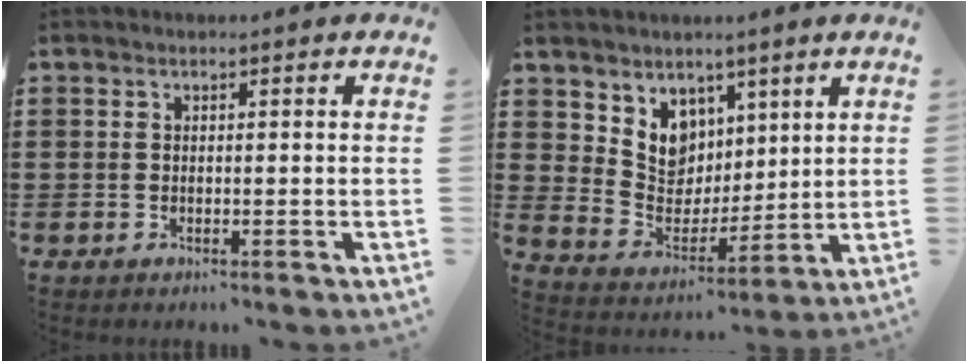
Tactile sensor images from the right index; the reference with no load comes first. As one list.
[{"total": 7.0, "force": [3.9, 5.7, 0.9], "torque": [-0.051, -0.030, 0.076]}]